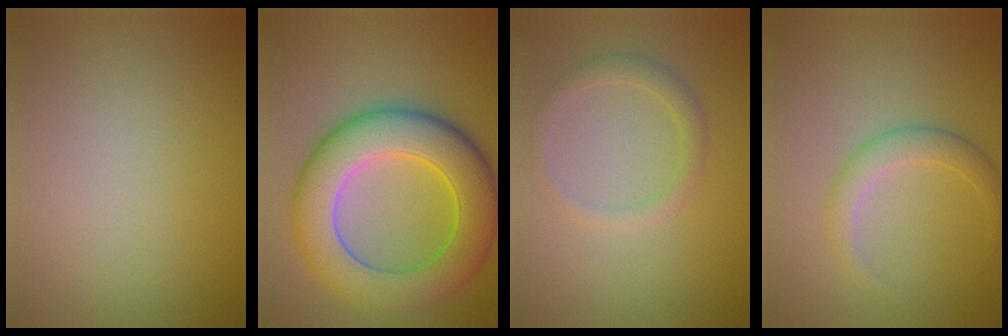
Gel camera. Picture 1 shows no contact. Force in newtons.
{"total": 9.7, "press": 9.7, "slide": 0.1}
{"total": 1.6, "press": 1.6, "slide": 0.1}
{"total": 2.2, "press": 2.2, "slide": 0.1}